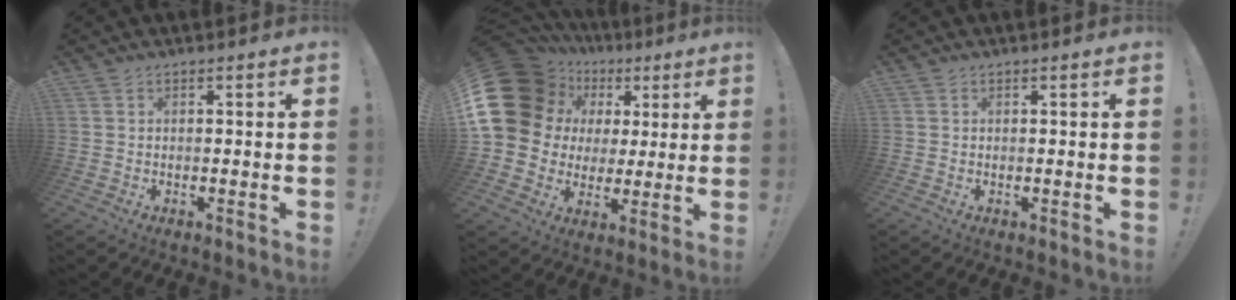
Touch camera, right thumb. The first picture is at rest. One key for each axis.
{"total": 20.1, "fx": 5.9, "fy": 16.2, "fz": 10.2, "tx": -0.170, "ty": -0.029, "tz": 0.142}
{"total": 0.0}